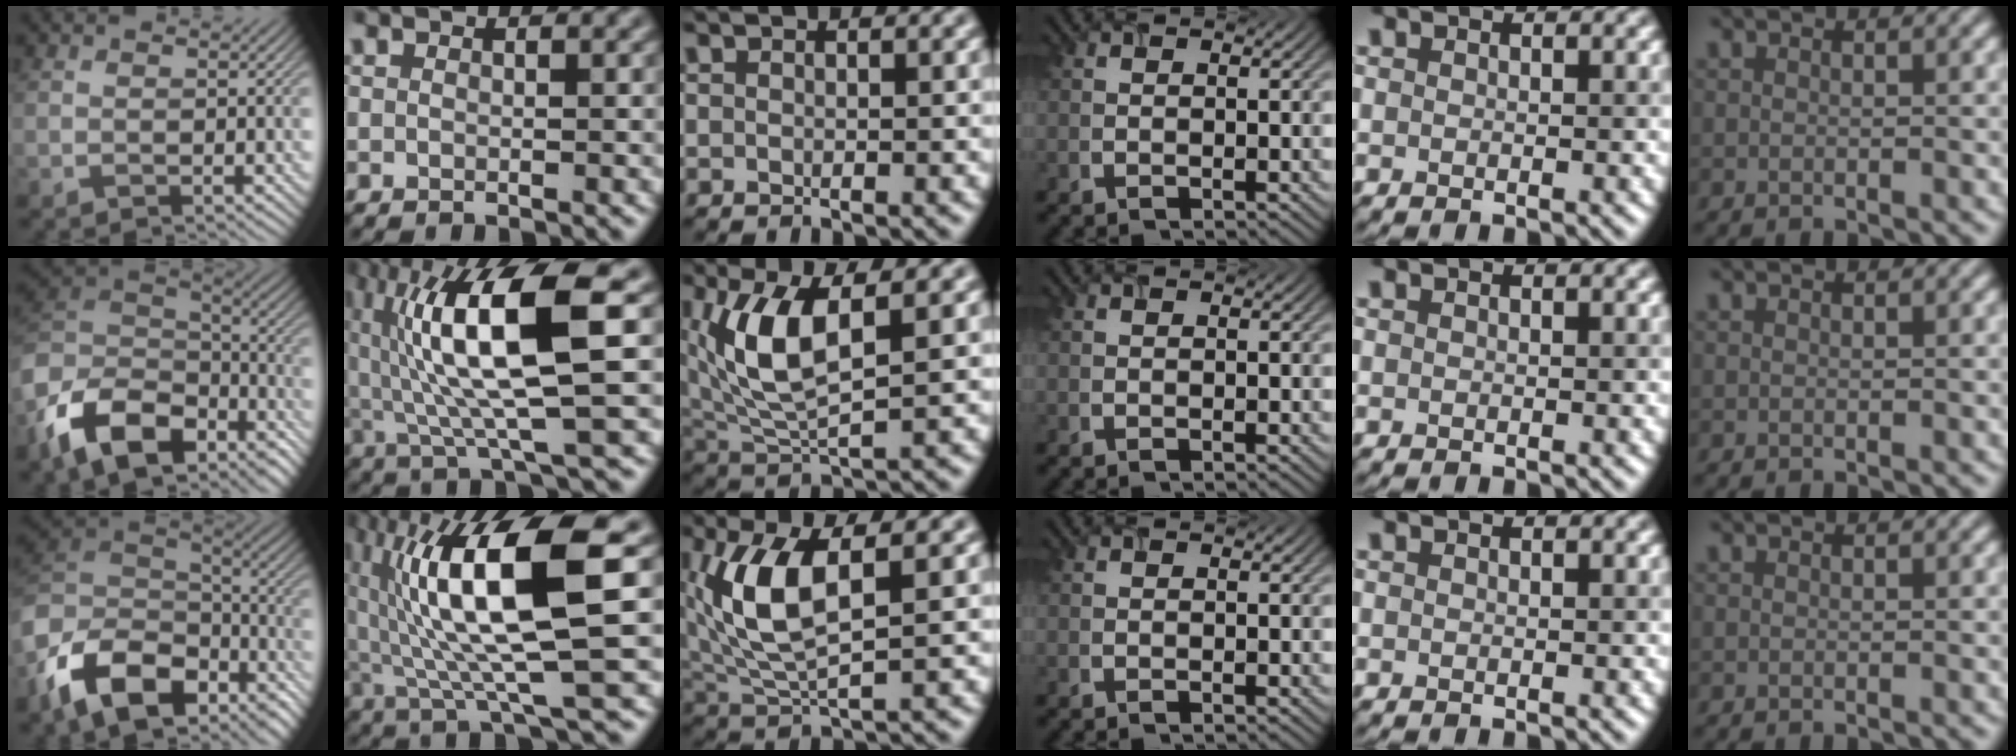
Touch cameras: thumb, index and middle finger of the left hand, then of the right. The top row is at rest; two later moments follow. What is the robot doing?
{"motion": "lift_and_place", "object": "timer"}